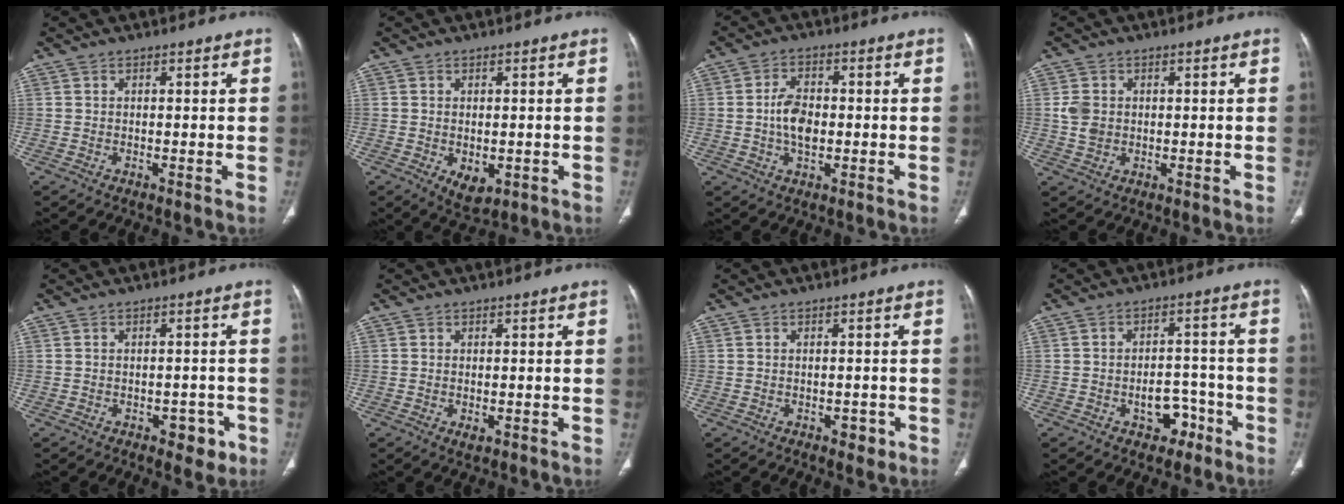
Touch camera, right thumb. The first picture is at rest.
{"total": 4.6, "force": [-1.1, 2.8, 3.5], "torque": [-0.047, -0.008, -0.005]}
{"total": 6.3, "force": [-0.5, 3.9, 5.0], "torque": [-0.085, 0.008, -0.012]}
{"total": 3.1, "force": [0.1, 2.6, 1.6], "torque": [-0.021, 0.005, 0.004]}
{"total": 4.2, "force": [-2.1, 2.6, 2.6], "torque": [-0.015, 0.013, -0.023]}
{"total": 1.0, "force": [-0.2, 0.6, 0.7], "torque": [-0.015, -0.003, -0.001]}
{"total": 2.2, "force": [-1.0, 1.4, 1.4], "torque": [-0.011, 0.005, -0.010]}
{"total": 6.3, "force": [-3.4, 4.4, 3.0], "torque": [-0.016, 0.044, -0.044]}